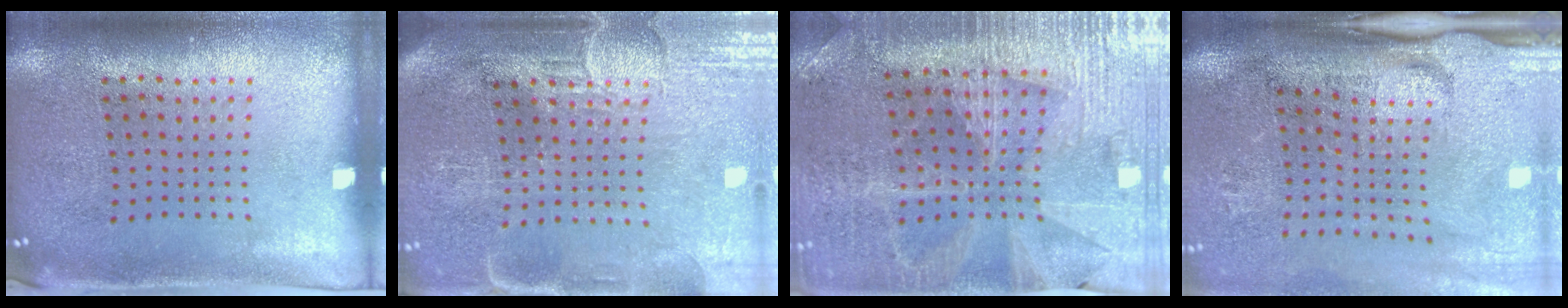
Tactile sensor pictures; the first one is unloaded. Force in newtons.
{"total": 3.9, "press": 3.5, "slide": 1.8}
{"total": 2.9, "press": 2.9, "slide": 0.6}
{"total": 4.4, "press": 3.6, "slide": 2.6}